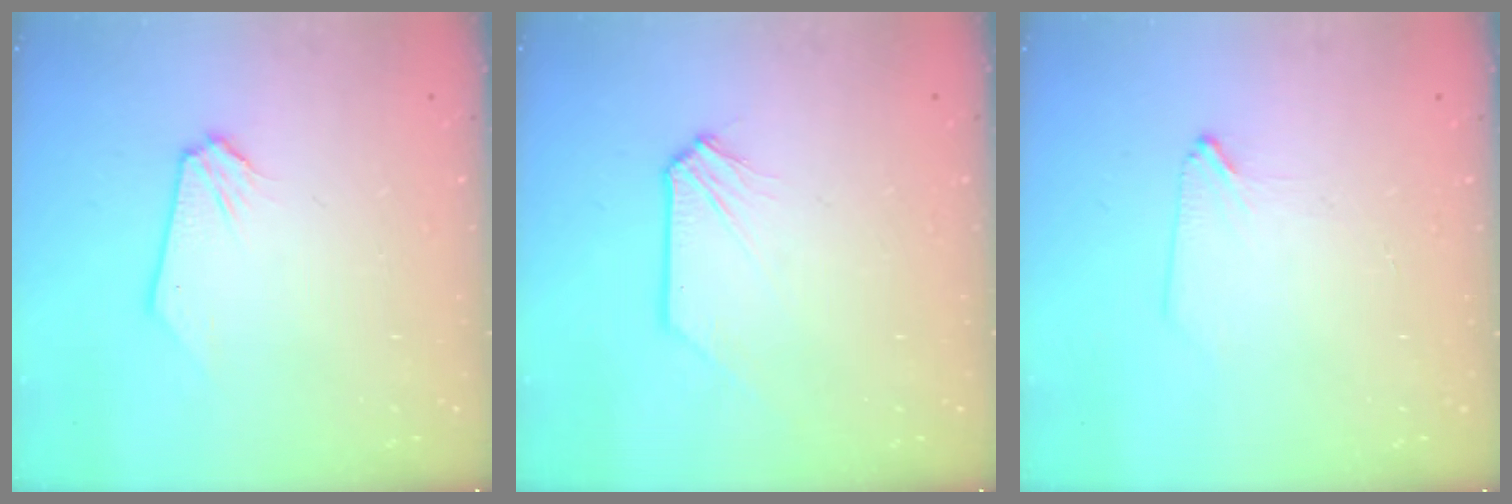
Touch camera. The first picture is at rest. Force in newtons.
{"total": 0.0}
{"total": 1.2, "press": 1.2, "slide": 0.3}